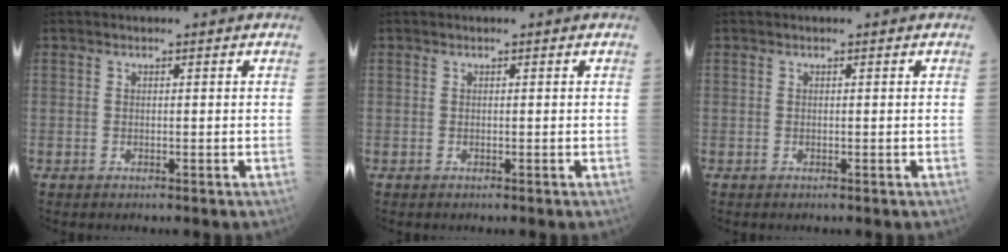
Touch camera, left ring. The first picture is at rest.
{"total": 0.0}
{"total": 0.0}